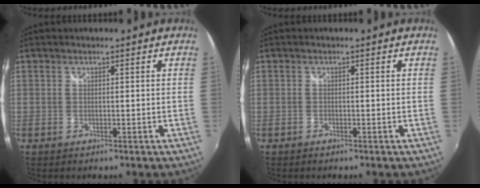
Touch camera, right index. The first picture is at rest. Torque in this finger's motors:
{"motor_torque": [0.07, -0.07, 0.04, 0.01]}